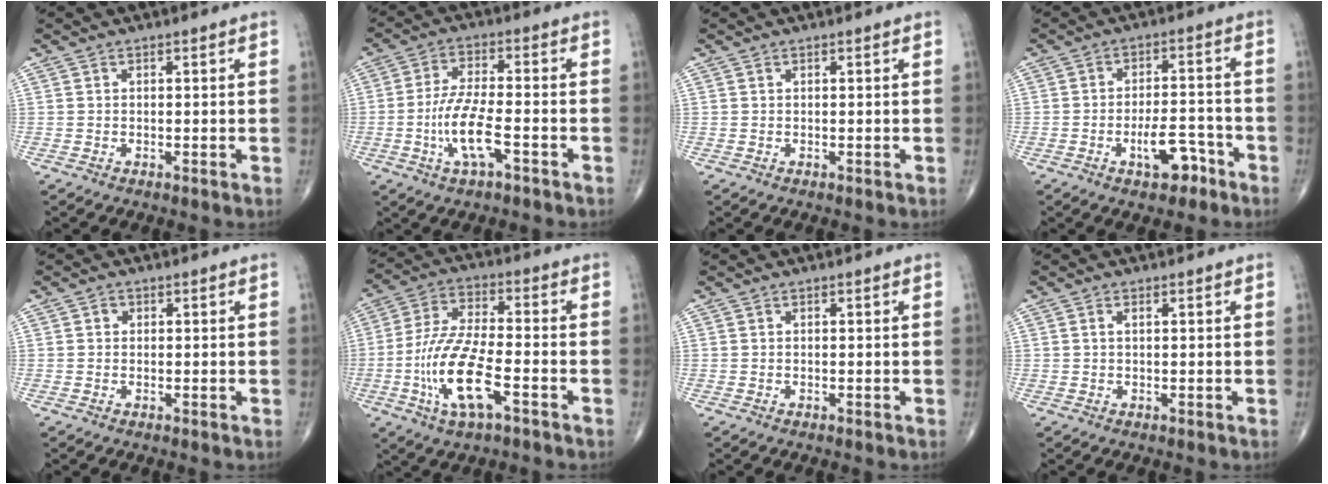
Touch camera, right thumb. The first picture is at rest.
{"total": 9.1, "force": [-3.1, 2.8, 8.0], "torque": [-0.170, 0.018, -0.058]}
{"total": 0.0}
{"total": 7.0, "force": [-3.8, 3.3, 4.9], "torque": [-0.063, 0.035, -0.056]}
{"total": 1.0, "force": [0.2, 0.9, 0.3], "torque": [0.002, 0.002, 0.002]}
{"total": 14.5, "force": [-4.9, 5.1, 12.6], "torque": [-0.262, 0.023, -0.091]}
{"total": 0.0}
{"total": 0.9, "force": [0.3, 0.4, 0.7], "torque": [-0.020, 0.006, 0.006]}